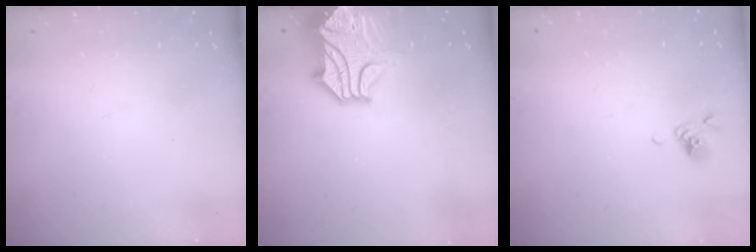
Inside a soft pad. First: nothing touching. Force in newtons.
{"total": 2.8, "press": 2.4, "slide": 1.3}
{"total": 5.4, "press": 5.4, "slide": 0.3}